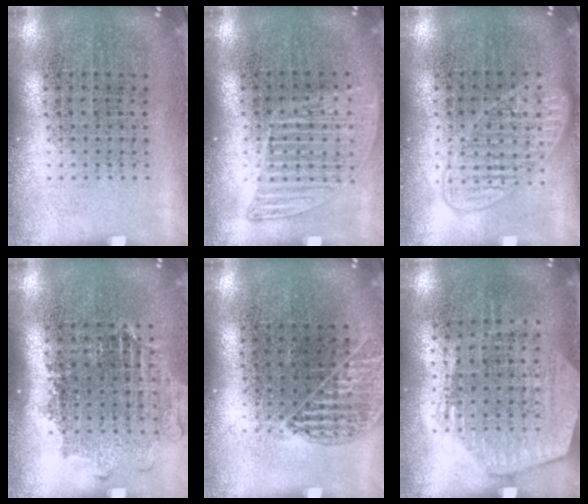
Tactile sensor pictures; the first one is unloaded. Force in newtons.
{"total": 1.2, "press": 1.1, "slide": 0.4}
{"total": 1.4, "press": 1.4, "slide": 0.3}
{"total": 1.1, "press": 1.0, "slide": 0.4}
{"total": 1.0, "press": 1.0, "slide": 0.3}
{"total": 1.5, "press": 1.4, "slide": 0.7}